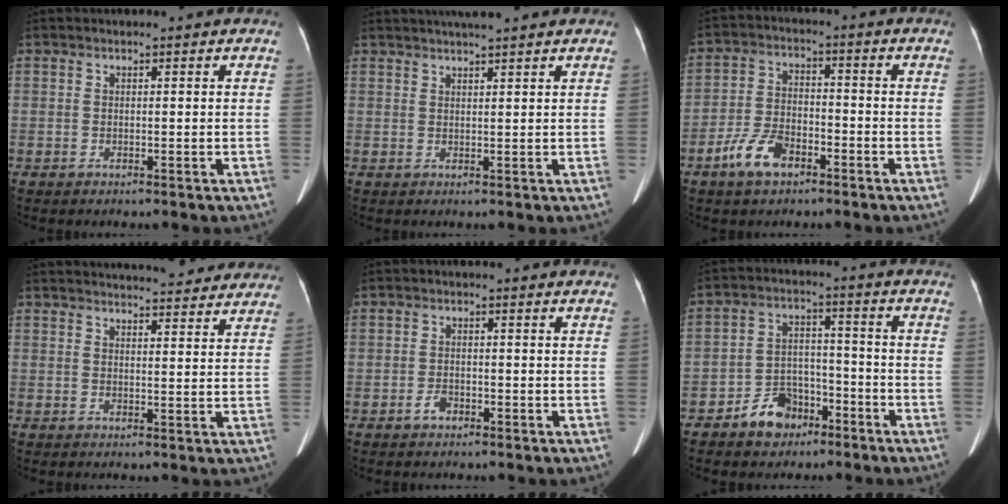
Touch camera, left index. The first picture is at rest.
{"total": 6.6, "force": [5.7, -0.1, 3.2], "torque": [-0.051, 0.029, 0.078]}
{"total": 7.2, "force": [-4.5, 3.5, 4.5], "torque": [-0.103, 0.004, -0.083]}
{"total": 15.1, "force": [14.0, 2.7, 4.8], "torque": [-0.049, 0.014, 0.163]}
{"total": 1.9, "force": [-1.2, 1.1, 1.0], "torque": [-0.022, 0.002, -0.020]}
{"total": 7.3, "force": [-4.7, 4.9, 2.8], "torque": [-0.058, 0.022, -0.074]}